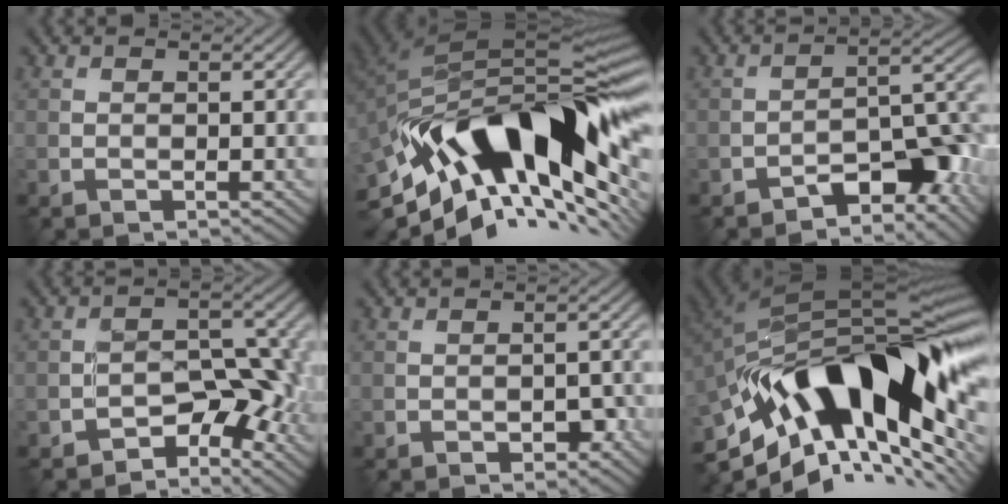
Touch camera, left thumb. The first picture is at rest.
{"total": 19.2, "force": [-5.6, 8.3, 16.4], "torque": [-0.275, 0.009, -0.110]}
{"total": 7.9, "force": [-5.4, 2.6, 5.2], "torque": [-0.067, 0.016, -0.094]}
{"total": 5.7, "force": [-3.3, 3.0, 3.5], "torque": [-0.031, 0.008, -0.055]}
{"total": 2.2, "force": [-1.1, 1.1, 1.6], "torque": [-0.020, 0.000, -0.016]}
{"total": 19.2, "force": [-4.7, 8.7, 16.4], "torque": [-0.269, 0.012, -0.088]}